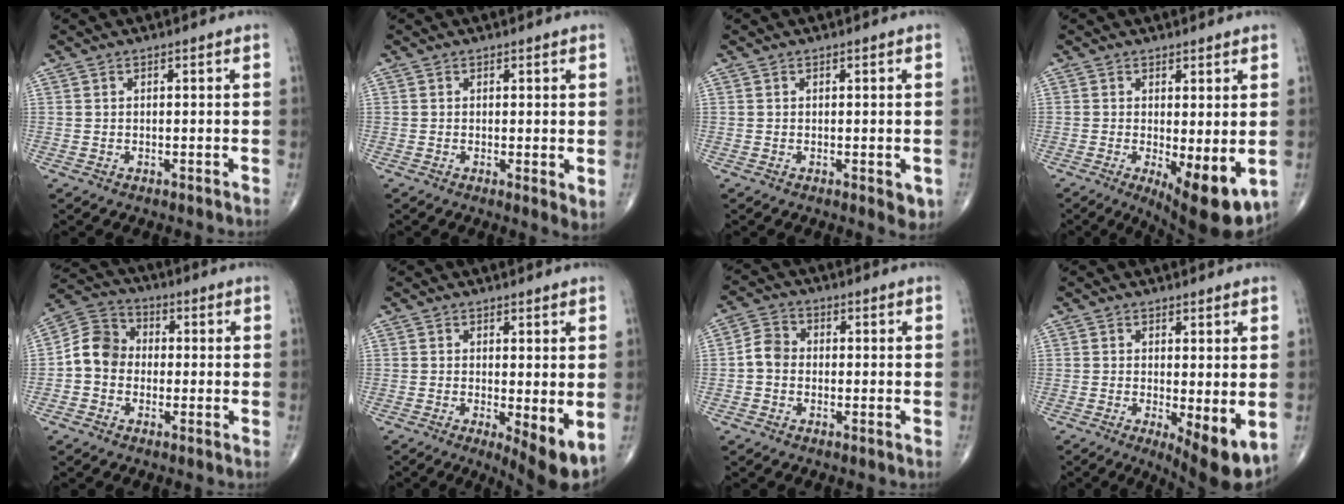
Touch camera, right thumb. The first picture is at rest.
{"total": 2.8, "force": [0.1, 0.9, 2.6], "torque": [-0.039, -0.012, -0.001]}
{"total": 2.8, "force": [-0.7, 1.3, 2.4], "torque": [-0.017, -0.005, -0.009]}
{"total": 10.2, "force": [-2.2, 3.4, 9.4], "torque": [-0.128, -0.025, -0.023]}
{"total": 7.9, "force": [-1.0, 6.8, 4.0], "torque": [-0.056, 0.031, -0.035]}
{"total": 6.9, "force": [-1.1, 2.0, 6.5], "torque": [-0.094, -0.021, -0.015]}
{"total": 4.2, "force": [-0.8, 3.5, 2.3], "torque": [-0.033, 0.014, -0.025]}
{"total": 8.4, "force": [-1.6, 2.6, 7.8], "torque": [-0.109, -0.024, -0.019]}